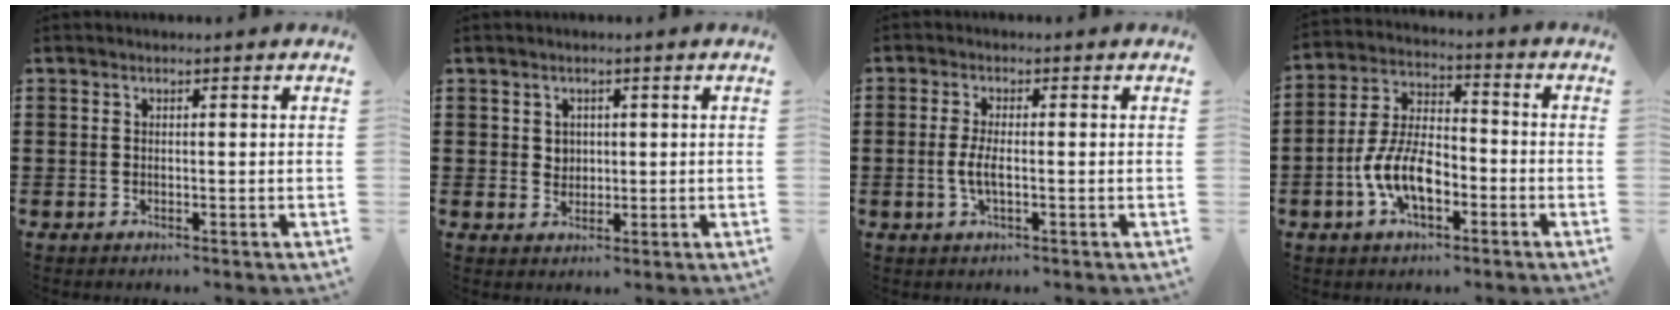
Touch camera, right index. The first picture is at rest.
{"total": 2.0, "force": [0.8, 1.7, 0.4], "torque": [-0.014, 0.008, 0.015]}
{"total": 3.5, "force": [-0.6, 0.9, 3.3], "torque": [-0.082, -0.007, -0.019]}
{"total": 9.1, "force": [-3.4, 4.7, 7.1], "torque": [-0.166, 0.001, -0.070]}